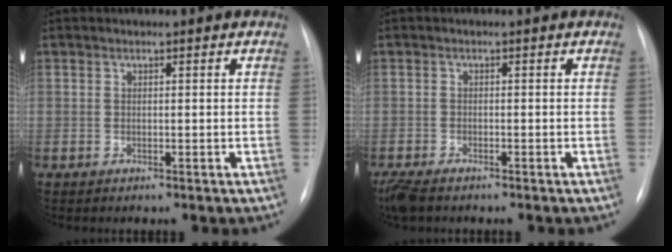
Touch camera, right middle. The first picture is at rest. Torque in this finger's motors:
{"motor_torque": [-0.02, 0.02, 0.01, 0.01]}